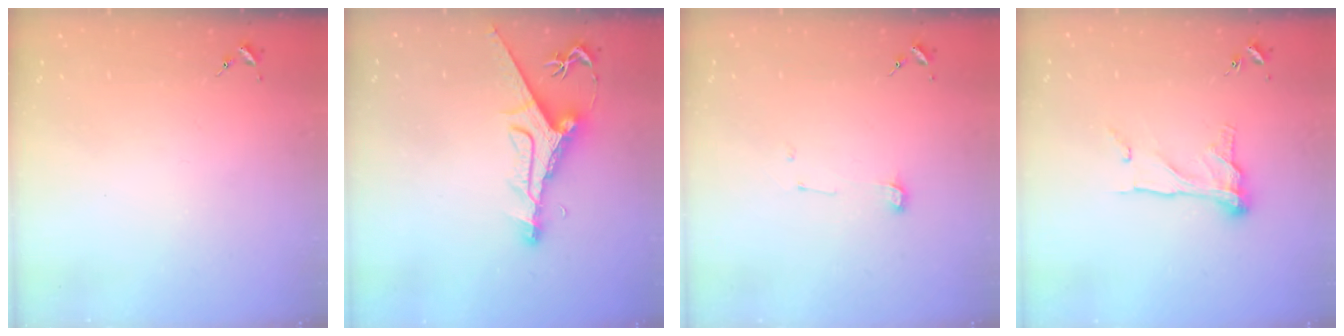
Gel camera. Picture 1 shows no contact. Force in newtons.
{"total": 10.6, "press": 10.5, "slide": 1.3}
{"total": 3.8, "press": 3.8, "slide": 0.5}
{"total": 12.7, "press": 12.7, "slide": 1.0}